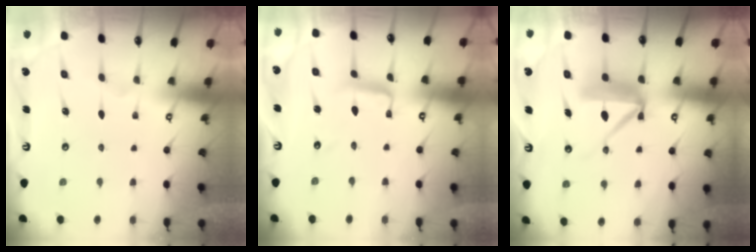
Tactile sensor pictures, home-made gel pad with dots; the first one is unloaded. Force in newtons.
{"total": 7.1, "press": 7.1, "slide": 0.3}
{"total": 10.8, "press": 10.7, "slide": 1.1}